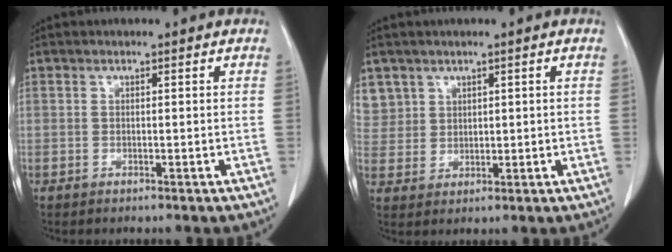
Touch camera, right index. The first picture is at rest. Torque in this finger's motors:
{"motor_torque": [-0.33, 0.41, -0.01, -0.02]}